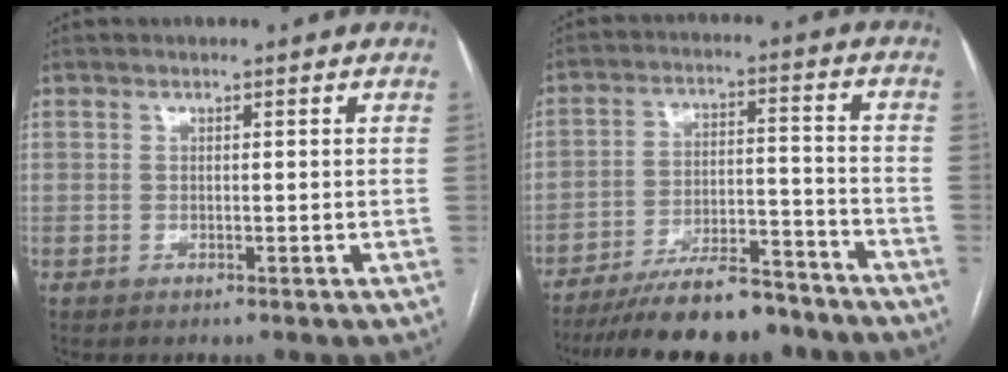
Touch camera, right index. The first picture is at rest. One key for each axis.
{"total": 15.5, "fx": -13.4, "fy": 3.2, "fz": 7.2, "tx": -0.118, "ty": 0.013, "tz": -0.213}